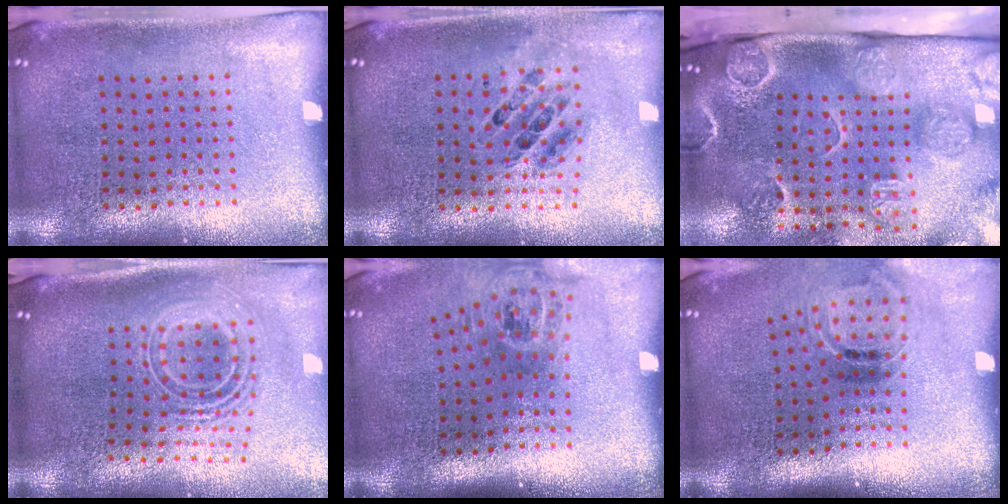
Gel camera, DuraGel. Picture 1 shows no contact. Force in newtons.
{"total": 0.7, "press": 0.6, "slide": 0.2}
{"total": 4.6, "press": 3.3, "slide": 3.2}
{"total": 2.4, "press": 1.7, "slide": 1.7}
{"total": 1.8, "press": 1.3, "slide": 1.3}
{"total": 1.5, "press": 1.0, "slide": 1.1}